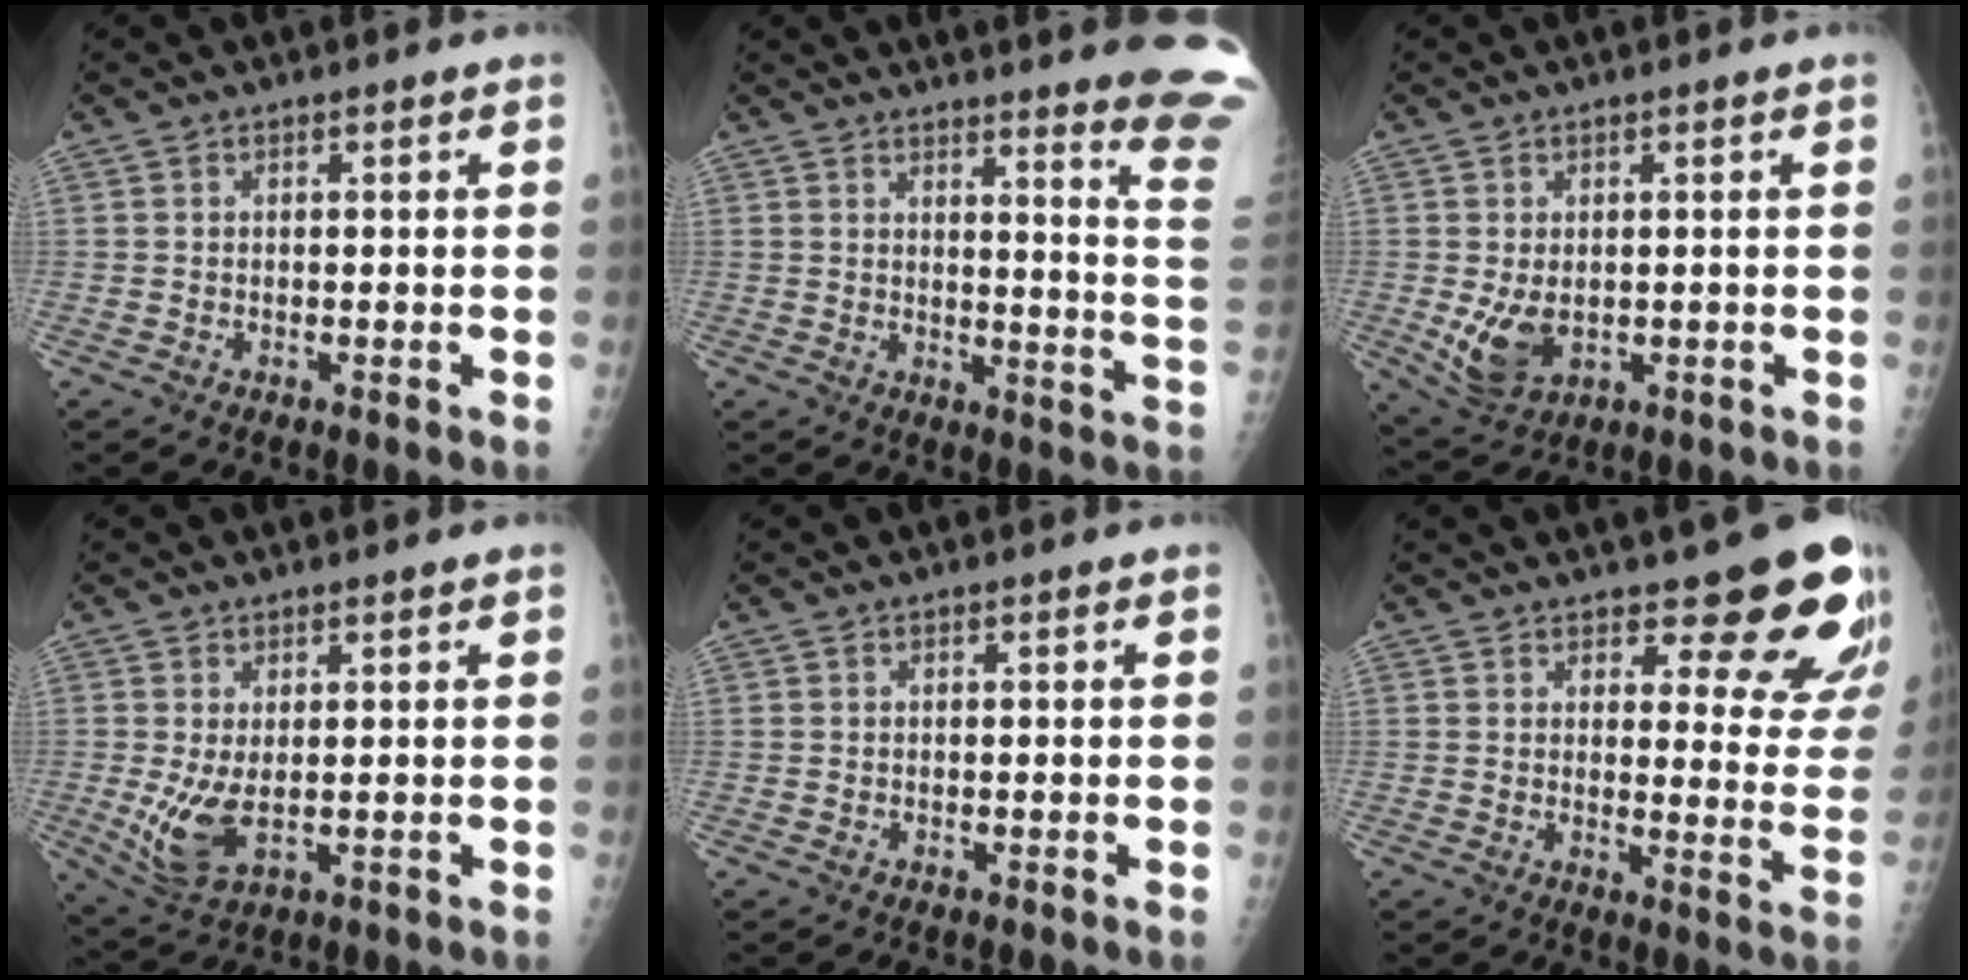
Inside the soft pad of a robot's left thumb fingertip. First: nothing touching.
{"total": 18.0, "force": [15.8, -0.5, 8.4], "torque": [-0.090, -0.167, 0.167]}
{"total": 6.8, "force": [-0.5, 4.4, 5.2], "torque": [-0.090, -0.011, 0.007]}
{"total": 6.8, "force": [0.3, 3.1, 6.1], "torque": [-0.126, -0.008, 0.019]}
{"total": 0.0}
{"total": 14.7, "force": [10.8, 5.0, 8.5], "torque": [-0.054, -0.077, 0.121]}